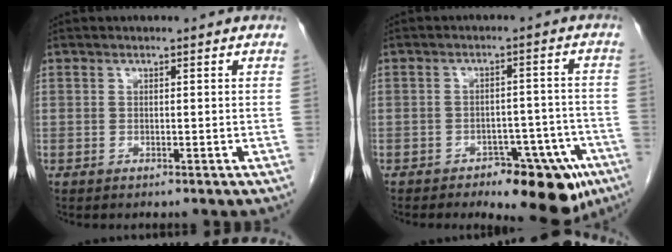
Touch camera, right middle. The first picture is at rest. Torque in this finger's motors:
{"motor_torque": [1.07, -1.07, 0.11, 0.05]}